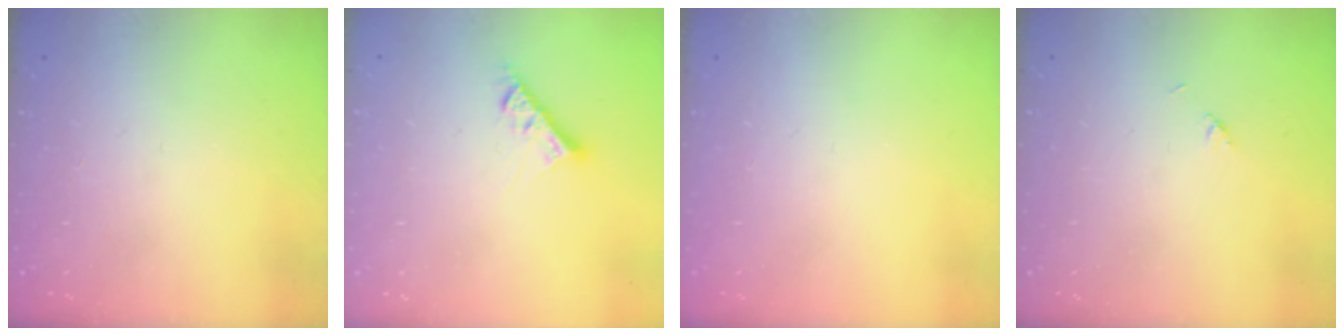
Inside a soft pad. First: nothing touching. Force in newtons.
{"total": 7.7, "press": 7.7, "slide": 0.3}
{"total": 0.0}
{"total": 2.1, "press": 2.1, "slide": 0.3}